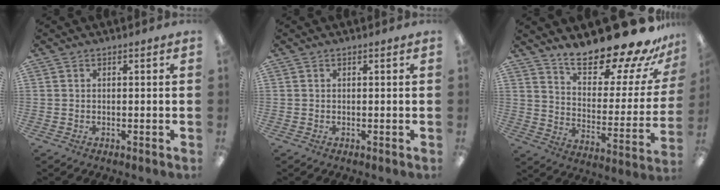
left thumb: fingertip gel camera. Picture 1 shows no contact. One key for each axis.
{"total": 0.0}
{"total": 20.6, "fx": 17.8, "fy": 5.0, "fz": 9.2, "tx": -0.127, "ty": -0.138, "tz": 0.294}